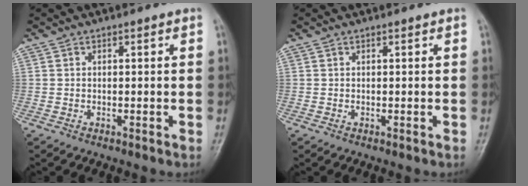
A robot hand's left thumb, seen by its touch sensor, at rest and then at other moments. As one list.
[{"total": 0.0}]